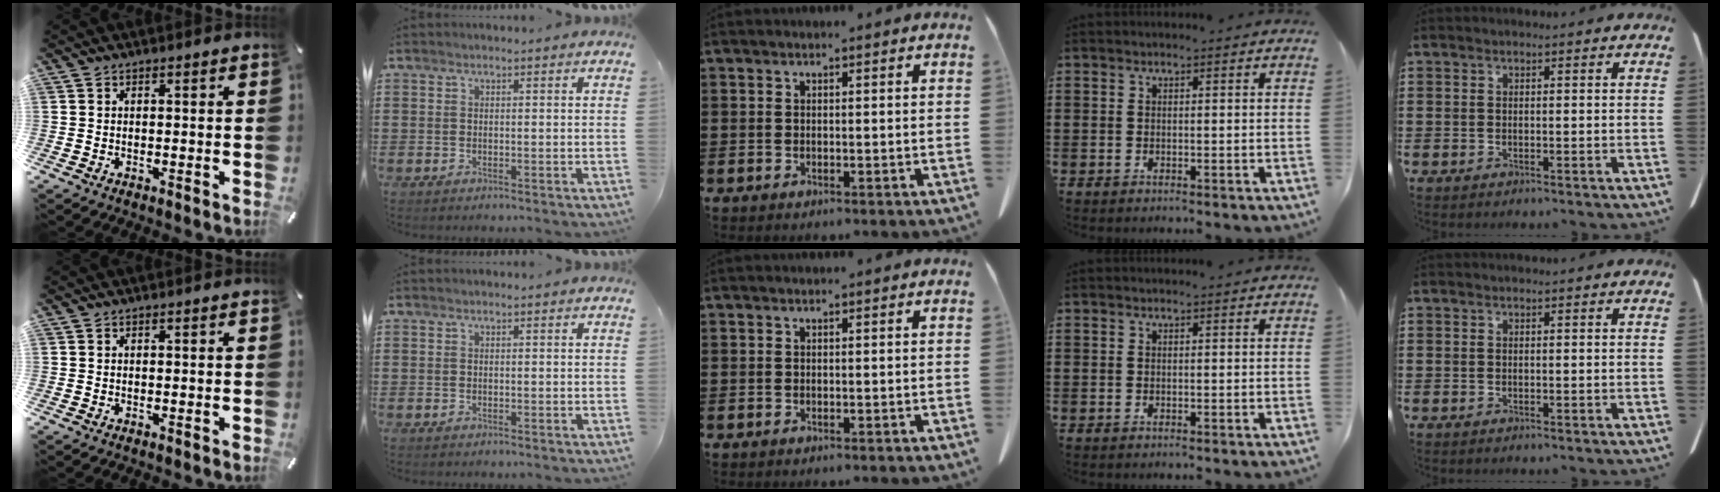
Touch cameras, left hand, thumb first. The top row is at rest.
{}